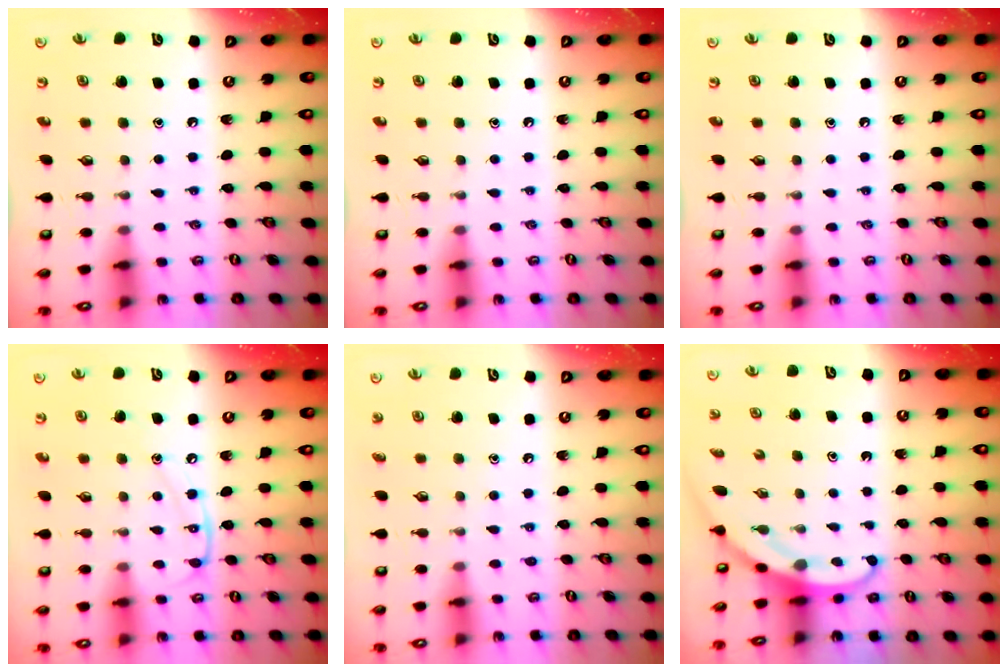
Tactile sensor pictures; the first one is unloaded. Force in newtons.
{"total": 0.0}
{"total": 0.0}
{"total": 12.1, "press": 12.0, "slide": 1.2}
{"total": 5.0, "press": 5.0, "slide": 0.6}
{"total": 4.1, "press": 4.1, "slide": 0.3}